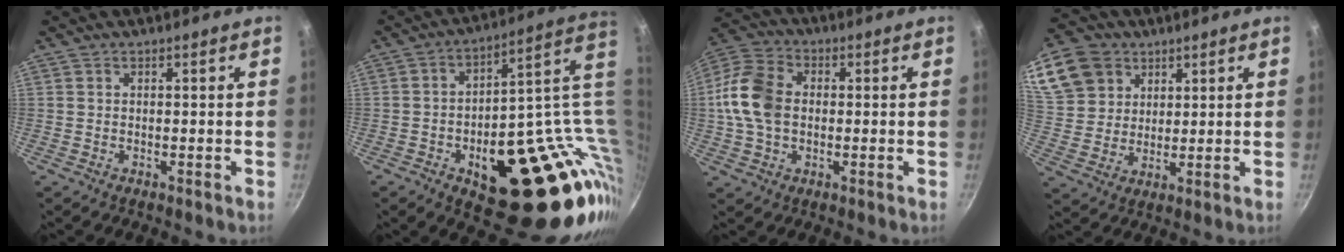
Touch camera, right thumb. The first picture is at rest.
{"total": 31.2, "force": [2.0, 16.4, 26.4], "torque": [-0.273, -0.001, 0.060]}
{"total": 12.5, "force": [0.2, 8.9, 8.8], "torque": [-0.164, 0.021, -0.011]}
{"total": 16.9, "force": [7.9, 13.2, 6.9], "torque": [-0.151, 0.004, 0.155]}